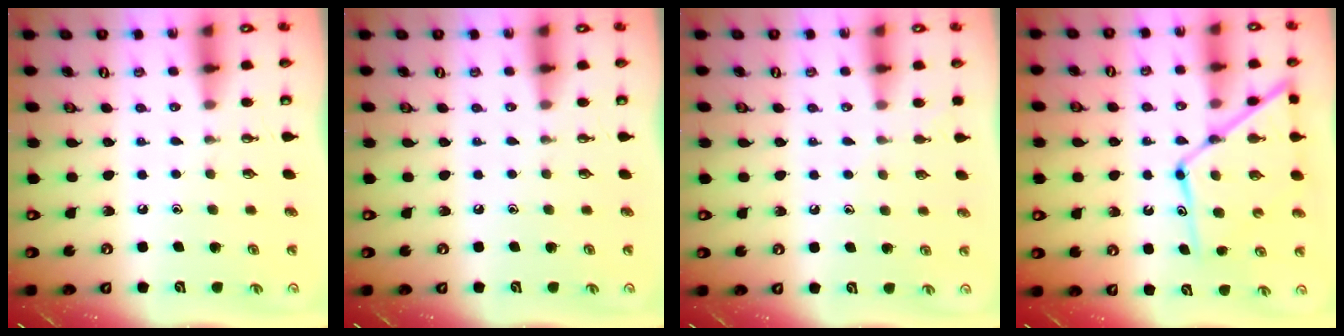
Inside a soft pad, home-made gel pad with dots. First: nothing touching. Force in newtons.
{"total": 0.0}
{"total": 2.9, "press": 2.9, "slide": 0.4}
{"total": 14.7, "press": 14.6, "slide": 1.3}